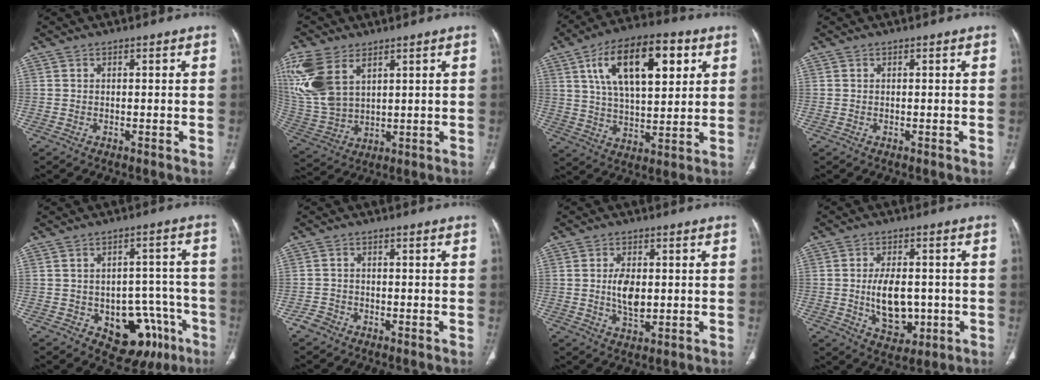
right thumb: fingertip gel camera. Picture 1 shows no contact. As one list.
[{"total": 16.4, "force": [7.4, 9.8, 10.9], "torque": [-0.255, -0.017, 0.160]}, {"total": 19.6, "force": [7.4, 9.0, 15.7], "torque": [-0.235, -0.011, 0.124]}, {"total": 0.0}, {"total": 13.9, "force": [-6.2, 8.7, 8.8], "torque": [-0.068, 0.045, -0.072]}, {"total": 2.4, "force": [-1.7, 1.7, 0.4], "torque": [-0.009, 0.012, -0.033]}, {"total": 6.2, "force": [0.2, 3.5, 5.2], "torque": [-0.089, -0.006, 0.007]}, {"total": 10.0, "force": [-1.0, 6.3, 7.7], "torque": [-0.103, 0.000, -0.006]}]